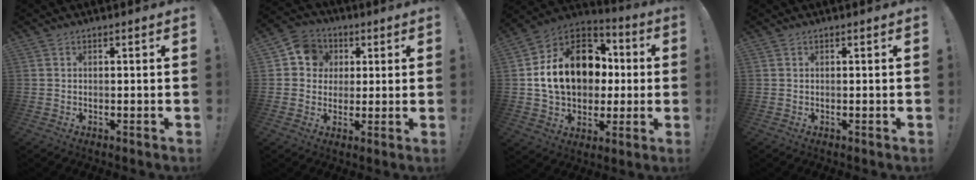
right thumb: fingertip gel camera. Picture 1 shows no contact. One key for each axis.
{"total": 8.9, "fx": 1.7, "fy": 8.3, "fz": 2.8, "tx": -0.031, "ty": 0.002, "tz": 0.036}
{"total": 20.6, "fx": 2.5, "fy": 15.1, "fz": 13.8, "tx": -0.224, "ty": 0.016, "tz": 0.066}
{"total": 0.0}